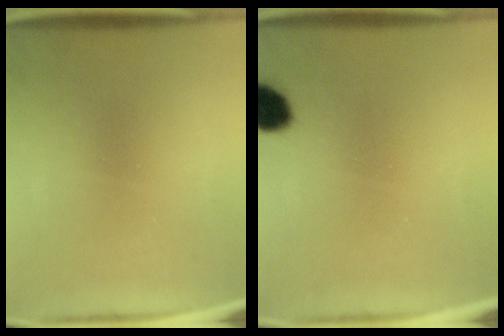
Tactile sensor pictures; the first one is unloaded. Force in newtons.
{"total": 6.4}